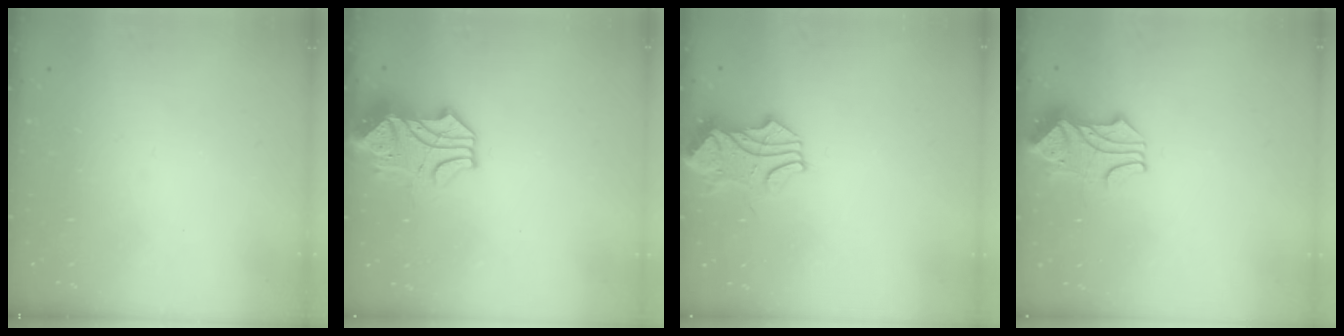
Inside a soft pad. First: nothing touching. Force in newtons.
{"total": 3.0, "press": 2.8, "slide": 1.1}
{"total": 1.7, "press": 1.5, "slide": 0.8}
{"total": 1.7, "press": 1.3, "slide": 1.2}